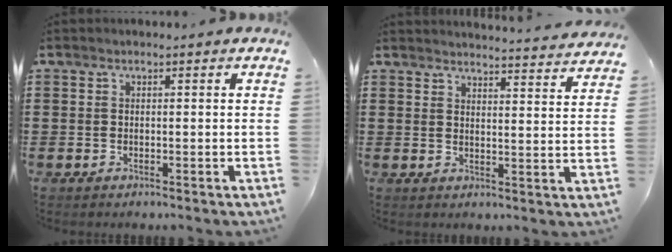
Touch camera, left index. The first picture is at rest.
{"total": 3.6, "force": [3.5, -0.7, 0.1], "torque": [-0.008, -0.029, 0.058]}